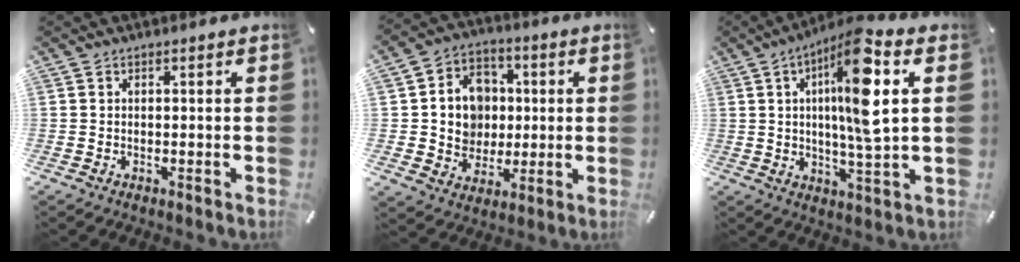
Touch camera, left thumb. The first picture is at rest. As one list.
[{"total": 11.3, "force": [0.5, 10.7, 3.5], "torque": [-0.060, 0.004, 0.020]}, {"total": 15.5, "force": [3.8, 2.6, 14.8], "torque": [-0.272, -0.009, 0.048]}]